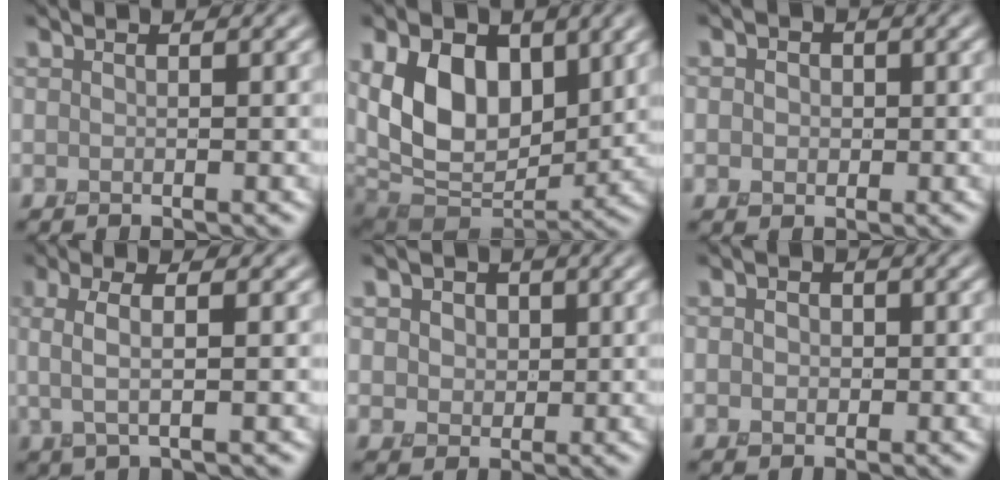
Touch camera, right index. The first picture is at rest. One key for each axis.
{"total": 11.3, "fx": 2.1, "fy": 7.2, "fz": 8.4, "tx": -0.164, "ty": -0.005, "tz": 0.029}
{"total": 2.5, "fx": 0.3, "fy": 2.1, "fz": 1.2, "tx": -0.016, "ty": 0.009, "tz": -0.008}
{"total": 3.0, "fx": 0.3, "fy": 0.7, "fz": 2.9, "tx": -0.057, "ty": 0.001, "tz": 0.003}
{"total": 4.8, "fx": 1.6, "fy": 3.9, "fz": 2.2, "tx": -0.049, "ty": 0.015, "tz": 0.014}
{"total": 2.0, "fx": 0.0, "fy": 1.7, "fz": 1.0, "tx": -0.013, "ty": 0.006, "tz": -0.012}